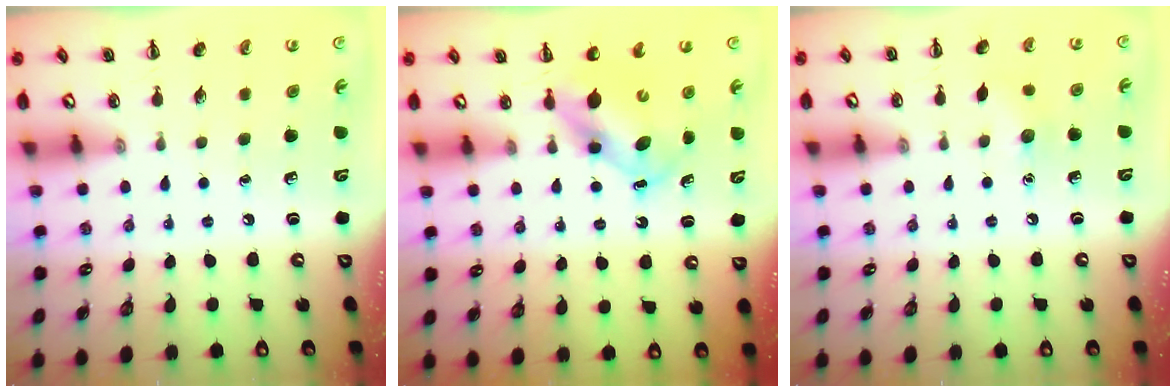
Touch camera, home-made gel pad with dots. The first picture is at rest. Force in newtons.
{"total": 6.0, "press": 5.9, "slide": 0.7}
{"total": 5.6, "press": 5.4, "slide": 1.4}